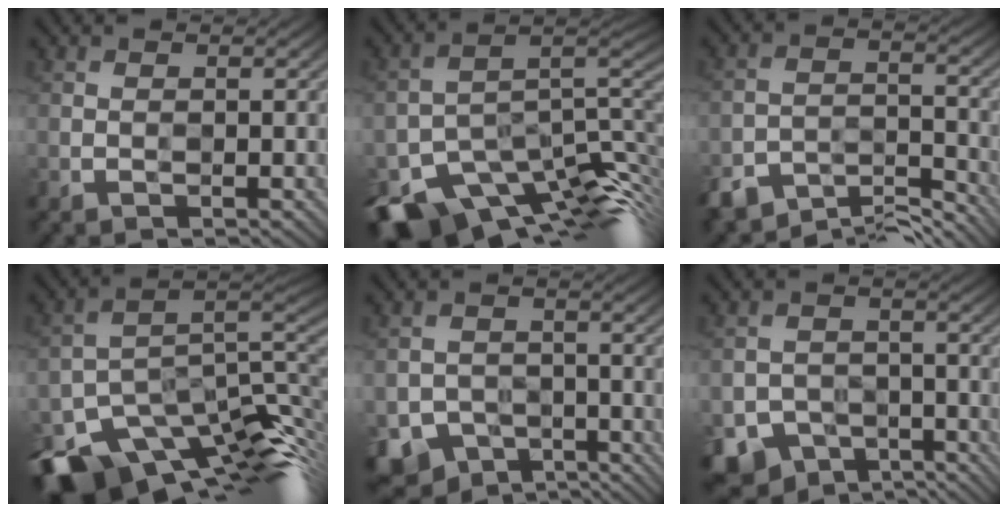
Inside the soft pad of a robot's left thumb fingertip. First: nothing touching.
{"total": 13.4, "force": [-9.1, 5.6, 8.0], "torque": [-0.151, -0.015, -0.145]}
{"total": 8.1, "force": [-7.8, 1.7, 1.6], "torque": [-0.031, -0.002, -0.142]}
{"total": 14.2, "force": [-8.6, 6.5, 9.1], "torque": [-0.177, -0.021, -0.139]}
{"total": 6.5, "force": [-5.0, 4.0, 1.0], "torque": [-0.012, -0.010, -0.085]}
{"total": 7.1, "force": [-5.8, 4.0, 0.9], "torque": [-0.007, -0.009, -0.097]}